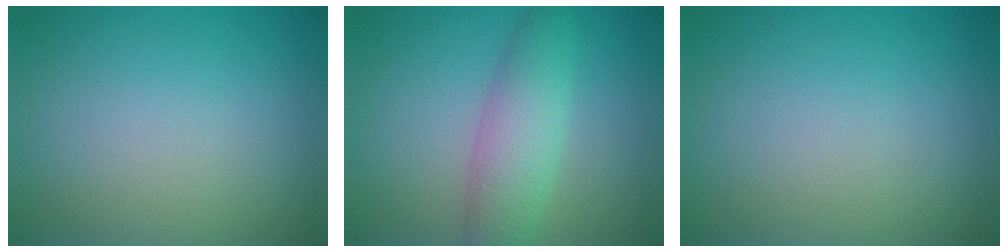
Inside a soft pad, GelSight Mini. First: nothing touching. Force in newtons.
{"total": 4.5, "press": 4.5, "slide": 0.0}
{"total": 0.0}